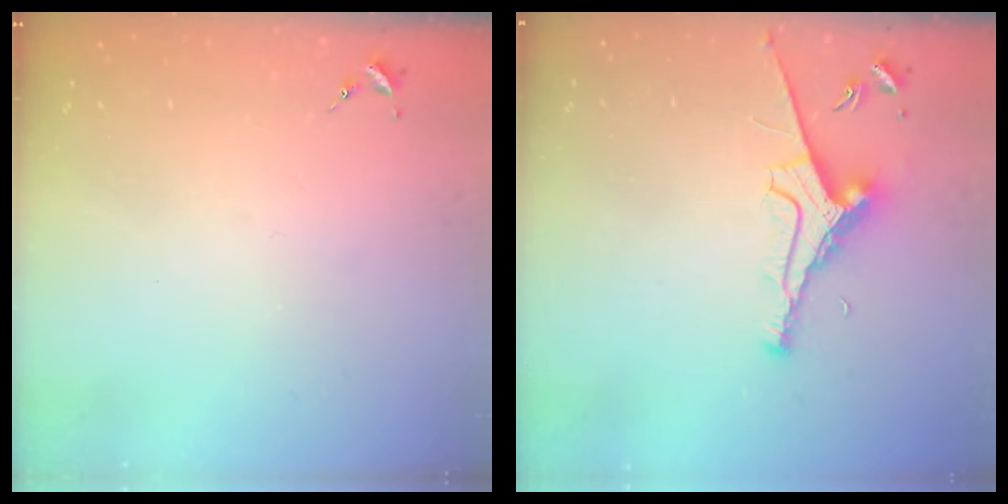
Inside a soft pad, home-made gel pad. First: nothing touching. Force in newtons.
{"total": 8.9, "press": 8.8, "slide": 1.3}